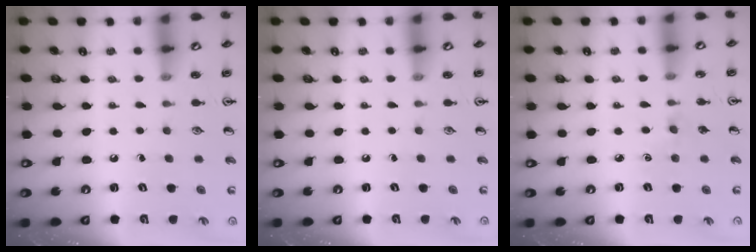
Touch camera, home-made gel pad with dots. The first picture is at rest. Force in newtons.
{"total": 0.0}
{"total": 2.6, "press": 2.6, "slide": 0.4}